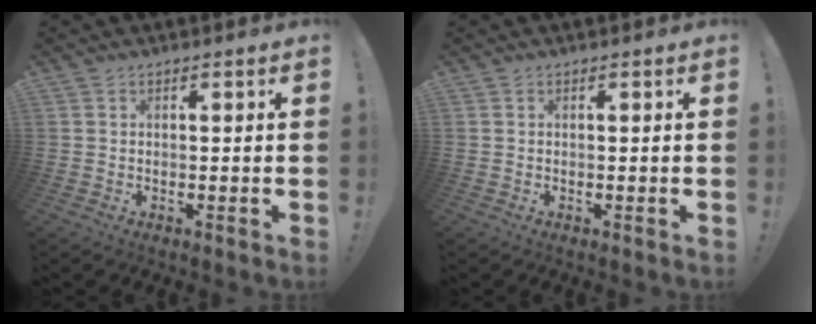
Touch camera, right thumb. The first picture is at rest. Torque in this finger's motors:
{"motor_torque": [0.00, 0.00, 0.00, 0.00, 0.00]}